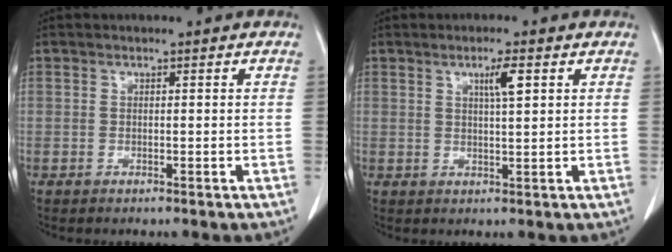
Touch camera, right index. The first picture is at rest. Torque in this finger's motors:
{"motor_torque": [0.22, 0.09, 0.05, 0.02]}